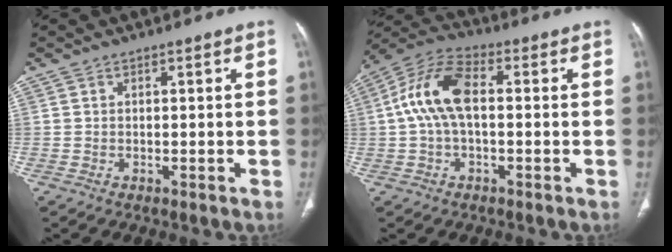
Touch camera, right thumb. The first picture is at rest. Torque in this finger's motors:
{"motor_torque": [1.77, 1.83, 0.35, -0.35, 0.20]}